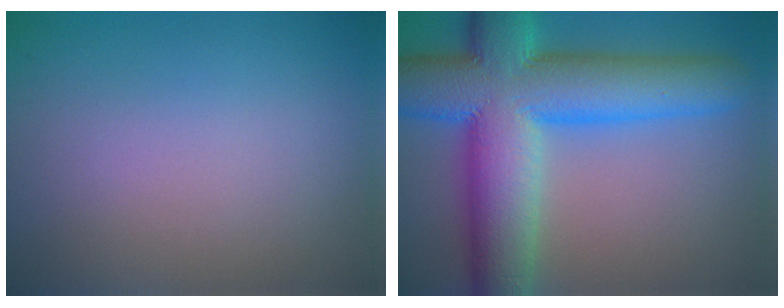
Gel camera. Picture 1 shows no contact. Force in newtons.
{"total": 13.6, "press": 13.6, "slide": 0.3}